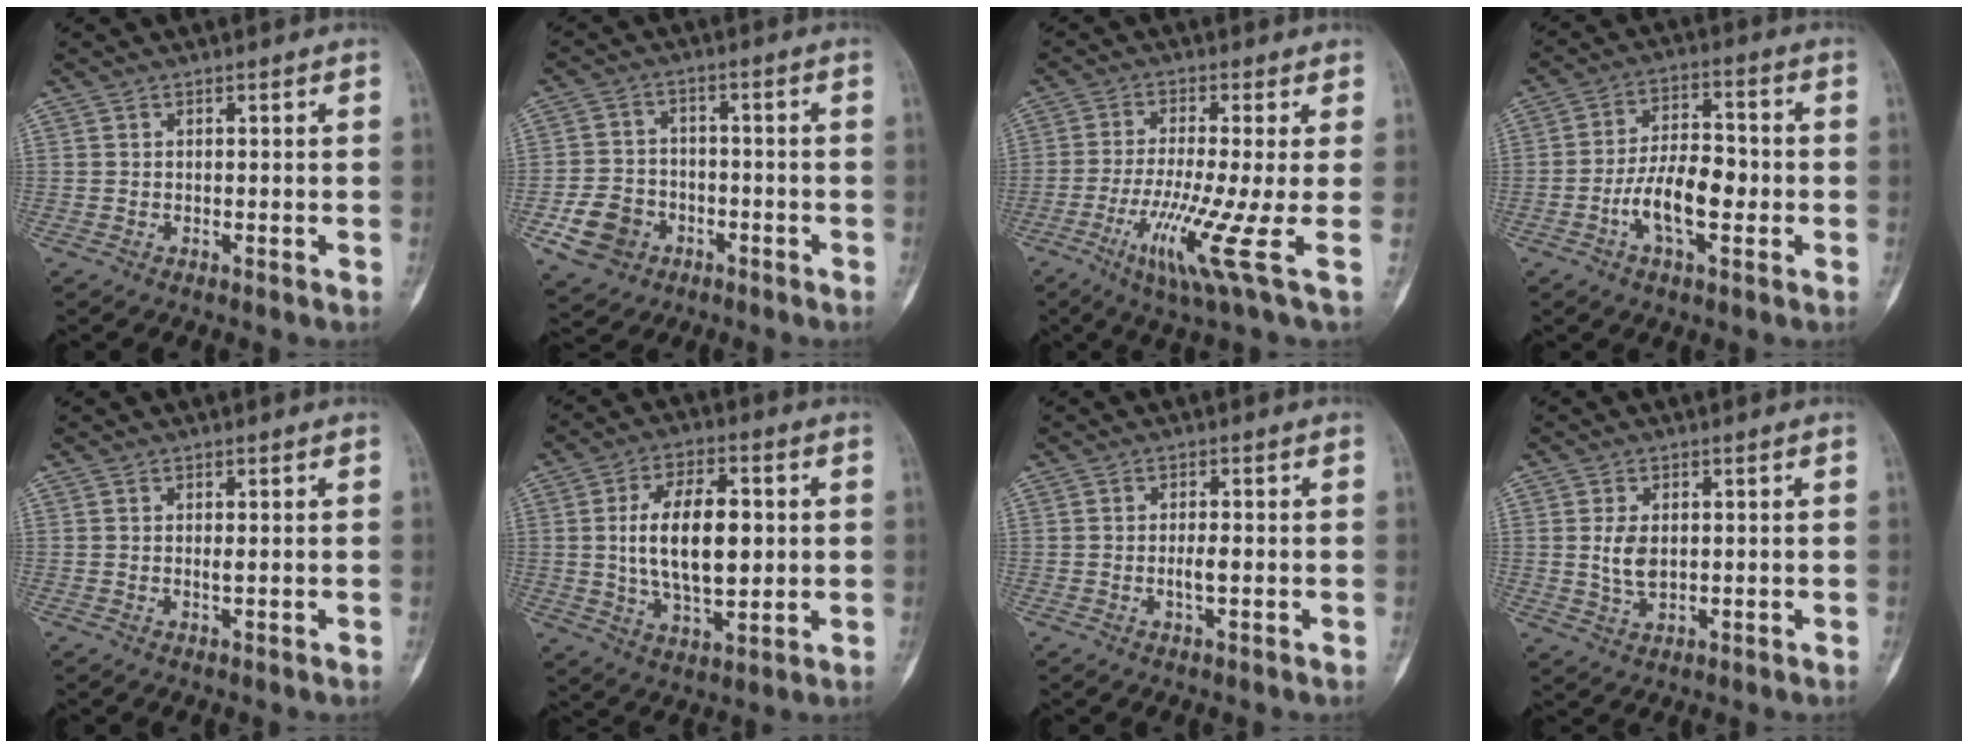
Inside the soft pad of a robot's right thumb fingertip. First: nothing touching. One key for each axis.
{"total": 8.8, "fx": -3.7, "fy": 7.1, "fz": 3.6, "tx": -0.048, "ty": 0.026, "tz": -0.059}
{"total": 11.1, "fx": -3.3, "fy": -0.1, "fz": 10.6, "tx": -0.219, "ty": -0.019, "tz": -0.065}
{"total": 10.8, "fx": -2.7, "fy": 5.1, "fz": 9.1, "tx": -0.151, "ty": 0.027, "tz": -0.052}
{"total": 0.7, "fx": 0.1, "fy": 0.1, "fz": 0.7, "tx": -0.017, "ty": -0.003, "tz": 0.003}
{"total": 15.3, "fx": 1.3, "fy": 7.8, "fz": 13.1, "tx": -0.205, "ty": -0.002, "tz": 0.025}
{"total": 2.4, "fx": -0.4, "fy": 0.7, "fz": 2.3, "tx": -0.045, "ty": 0.000, "tz": -0.007}
{"total": 4.9, "fx": 0.5, "fy": 2.9, "fz": 3.9, "tx": -0.075, "ty": -0.008, "tz": 0.015}